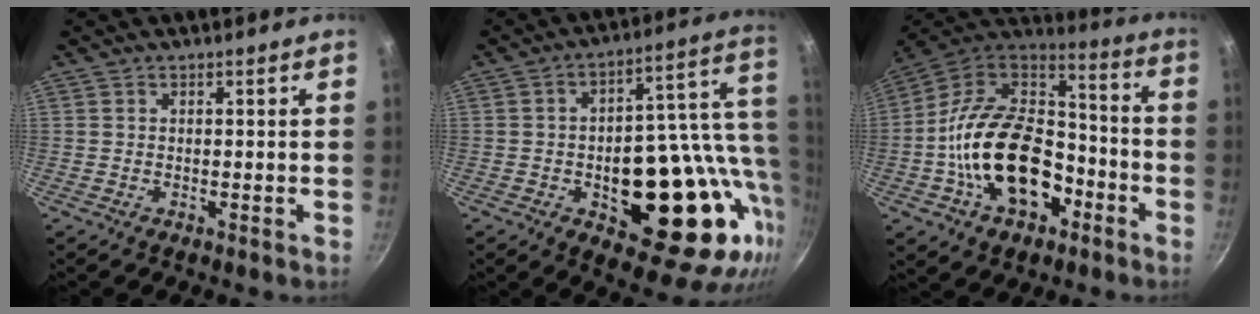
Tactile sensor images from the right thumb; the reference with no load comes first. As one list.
[{"total": 26.5, "force": [-2.0, 13.9, 22.5], "torque": [-0.248, 0.011, -0.016]}, {"total": 24.4, "force": [-7.4, 16.0, 16.8], "torque": [-0.264, 0.066, -0.127]}]